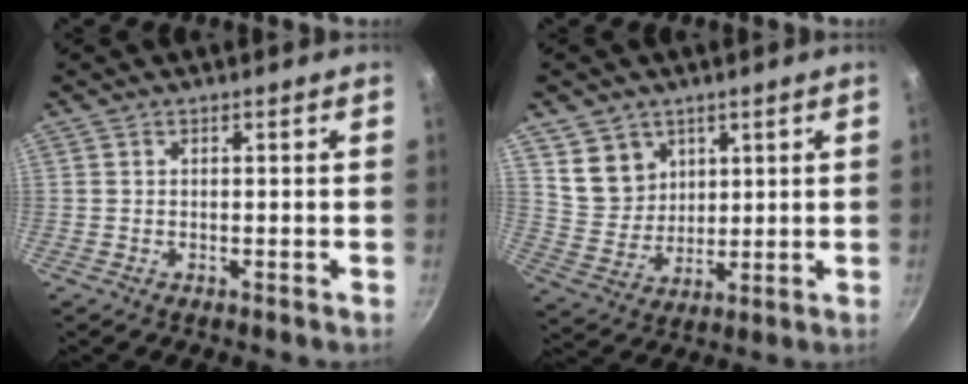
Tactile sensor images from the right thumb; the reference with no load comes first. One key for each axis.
{"total": 8.5, "fx": 4.2, "fy": 6.9, "fz": 2.6, "tx": -0.019, "ty": -0.020, "tz": 0.093}